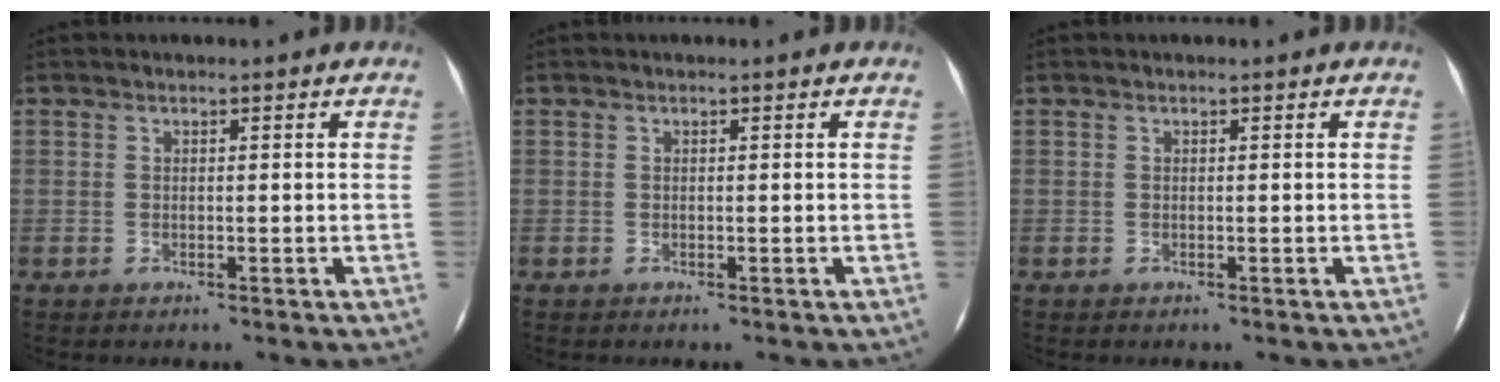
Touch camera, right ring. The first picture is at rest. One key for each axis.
{"total": 0.0}
{"total": 0.0}